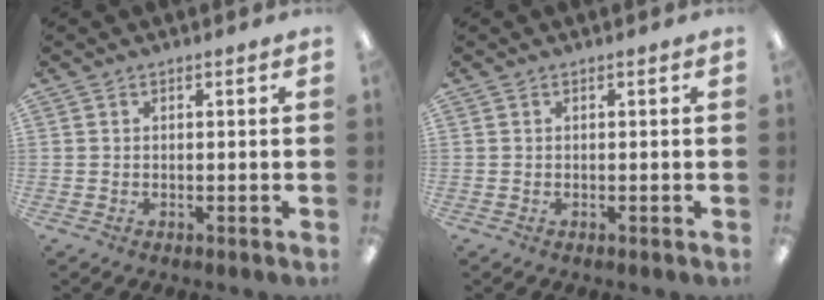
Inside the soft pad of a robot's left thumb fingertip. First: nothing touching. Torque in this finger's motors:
{"motor_torque": [0.00, 0.00, 0.09, -0.09, 0.00]}